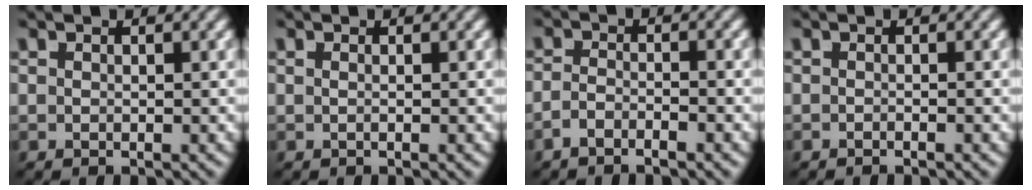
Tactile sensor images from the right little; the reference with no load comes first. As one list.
[{"total": 0.6, "force": [-0.2, -0.5, 0.4], "torque": [-0.004, -0.002, -0.001]}, {"total": 2.0, "force": [-1.8, 0.1, 0.8], "torque": [-0.012, -0.008, -0.032]}, {"total": 0.8, "force": [-0.6, -0.4, 0.0], "torque": [0.002, -0.001, -0.011]}]